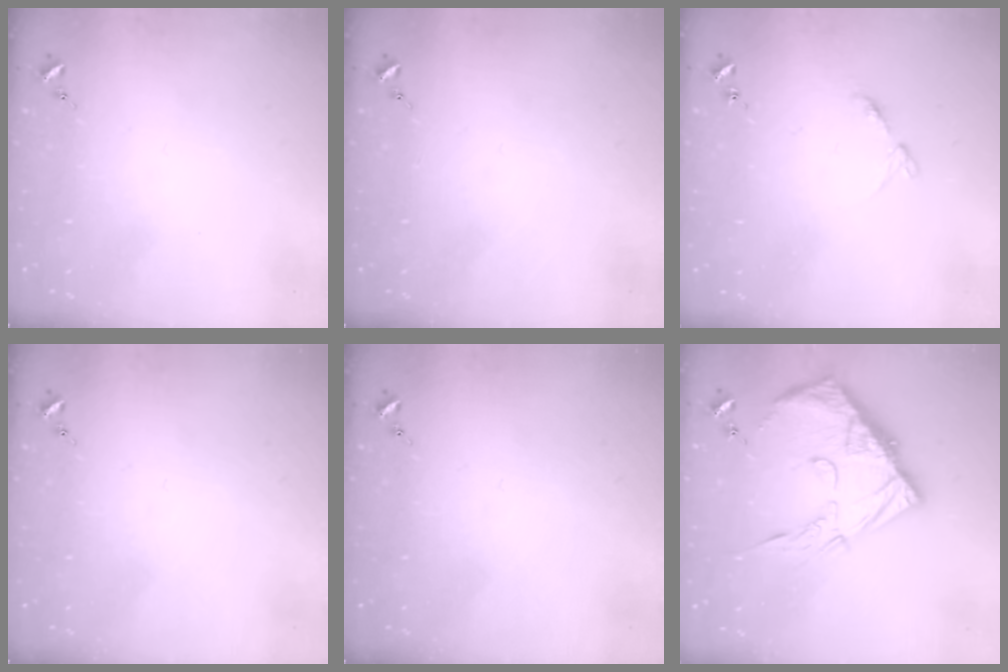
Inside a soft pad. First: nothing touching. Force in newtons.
{"total": 0.0}
{"total": 5.9, "press": 5.9, "slide": 0.7}
{"total": 0.0}
{"total": 0.0}
{"total": 16.8, "press": 16.7, "slide": 1.7}